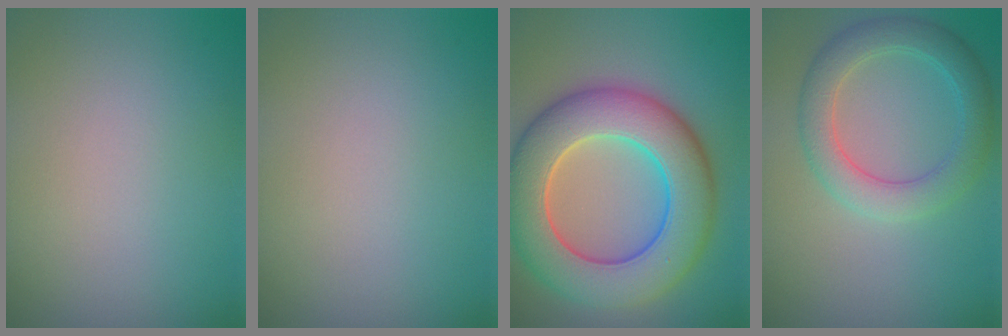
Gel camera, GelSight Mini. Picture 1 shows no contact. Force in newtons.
{"total": 0.0}
{"total": 11.0, "press": 11.0, "slide": 0.6}
{"total": 4.4, "press": 4.4, "slide": 0.2}